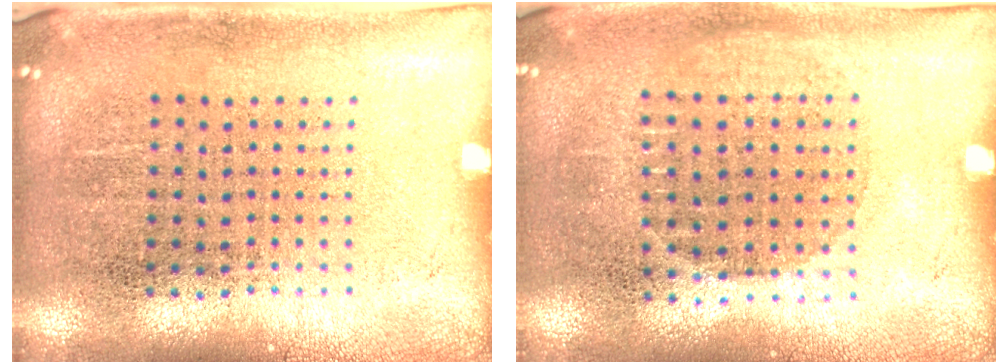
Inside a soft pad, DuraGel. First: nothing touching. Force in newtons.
{"total": 0.9, "press": 0.8, "slide": 0.4}